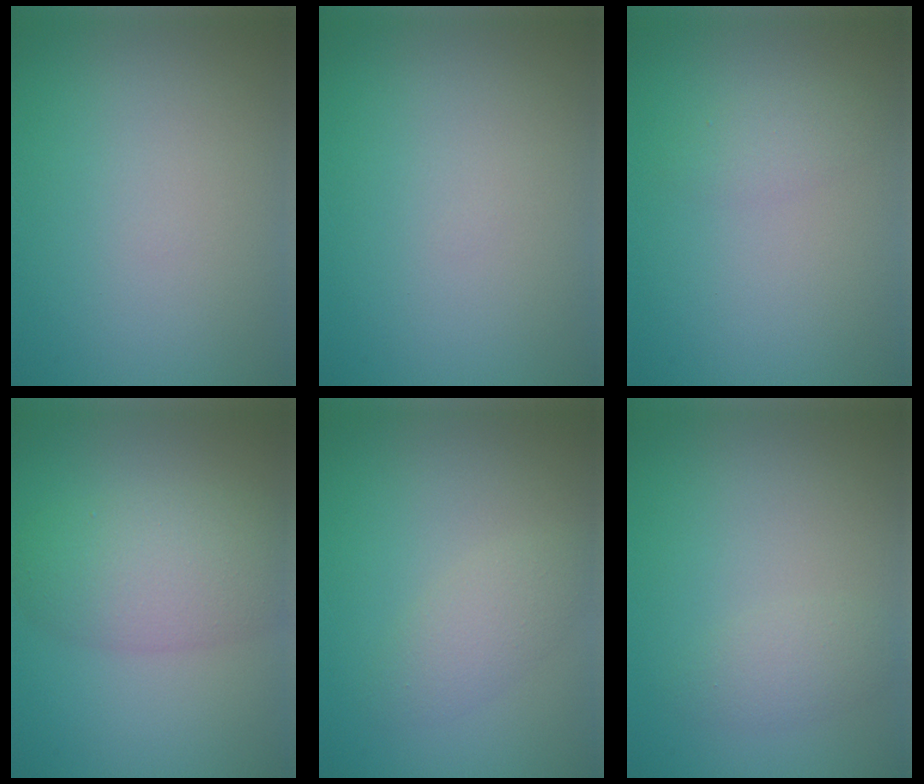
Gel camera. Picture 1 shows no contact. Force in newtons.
{"total": 0.0}
{"total": 1.3, "press": 1.3, "slide": 0.0}
{"total": 5.6, "press": 5.6, "slide": 0.2}
{"total": 2.4, "press": 2.4, "slide": 0.0}
{"total": 1.9, "press": 1.9, "slide": 0.1}